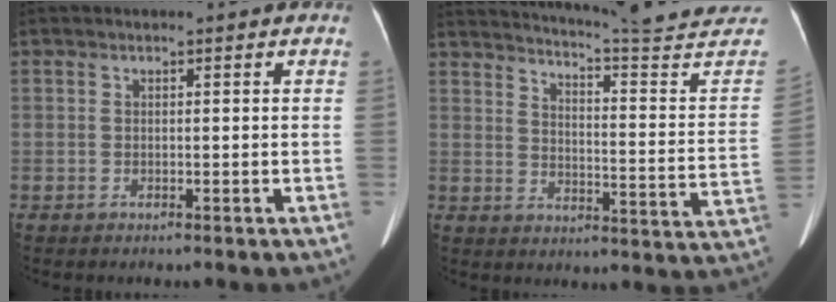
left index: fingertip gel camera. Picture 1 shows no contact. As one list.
[{"total": 25.6, "force": [24.0, -1.0, 8.8], "torque": [-0.140, -0.117, 0.289]}]